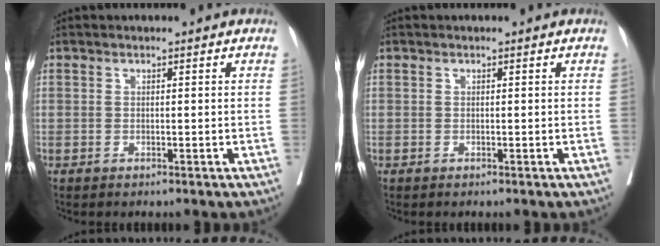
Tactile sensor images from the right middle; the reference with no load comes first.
{"total": 0.0}